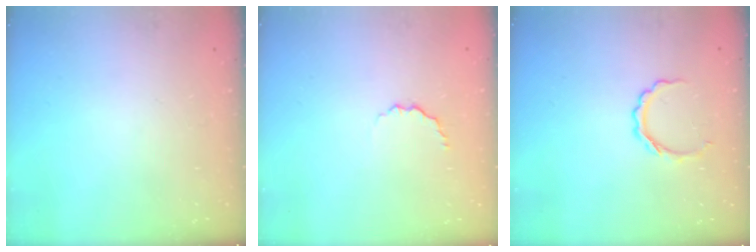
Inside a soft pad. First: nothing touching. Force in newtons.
{"total": 3.5, "press": 3.4, "slide": 1.0}
{"total": 5.6, "press": 5.6, "slide": 0.5}